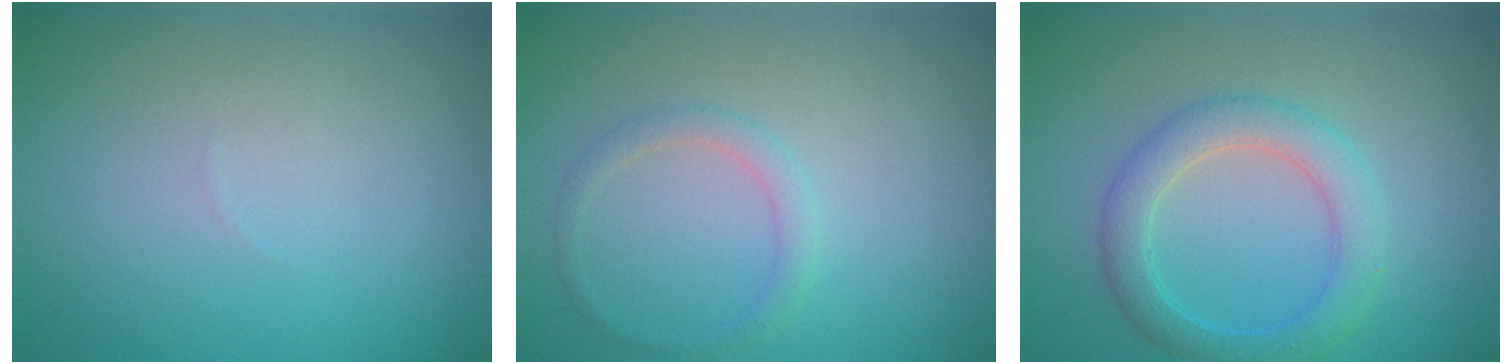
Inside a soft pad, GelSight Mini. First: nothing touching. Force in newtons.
{"total": 1.3, "press": 1.3, "slide": 0.1}
{"total": 3.7, "press": 3.7, "slide": 0.2}